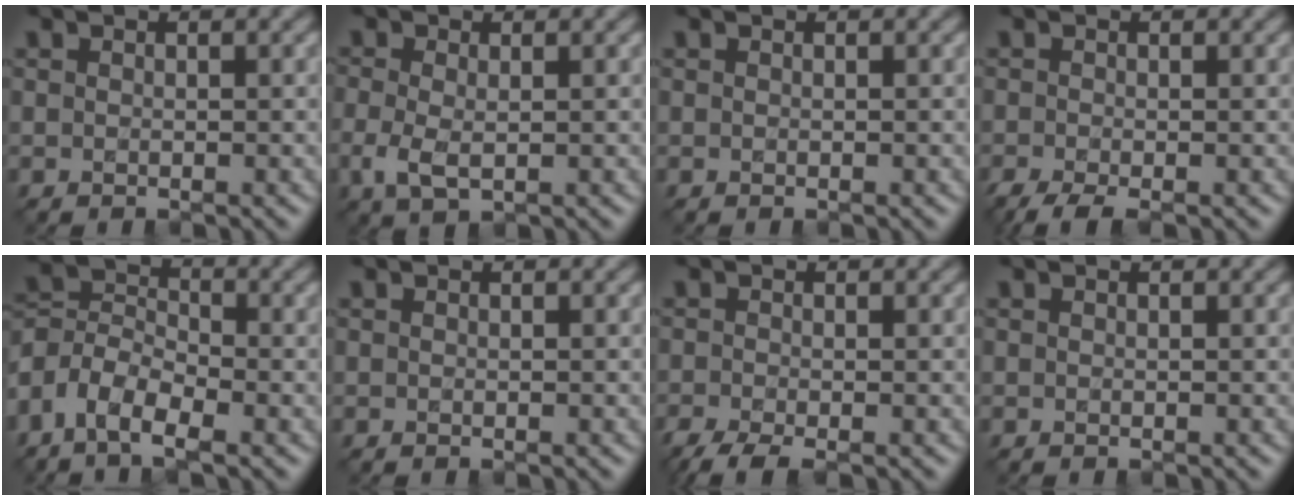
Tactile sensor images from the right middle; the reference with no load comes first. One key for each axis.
{"total": 2.6, "fx": -0.9, "fy": 1.4, "fz": 2.0, "tx": -0.051, "ty": -0.011, "tz": -0.015}
{"total": 0.0}
{"total": 2.9, "fx": -2.0, "fy": 0.6, "fz": 1.9, "tx": -0.039, "ty": -0.006, "tz": -0.039}
{"total": 5.5, "fx": -3.9, "fy": 2.7, "fz": 2.8, "tx": -0.057, "ty": -0.003, "tz": -0.084}
{"total": 0.0}
{"total": 3.2, "fx": -2.4, "fy": 0.7, "fz": 2.0, "tx": -0.041, "ty": -0.008, "tz": -0.048}
{"total": 0.0}